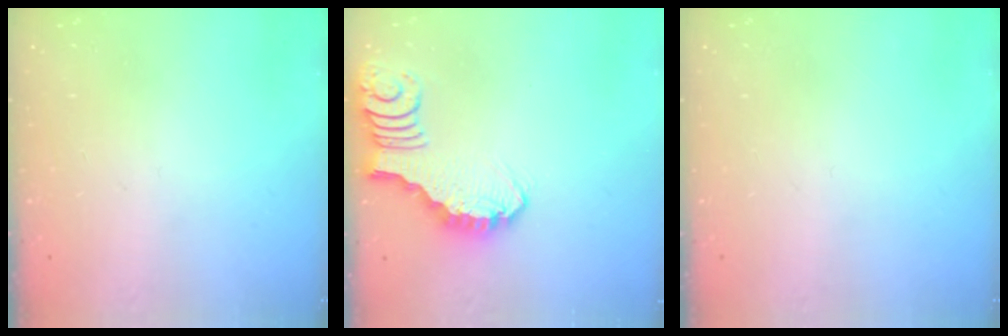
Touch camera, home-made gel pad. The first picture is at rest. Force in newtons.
{"total": 2.4, "press": 2.4, "slide": 0.3}
{"total": 0.0}